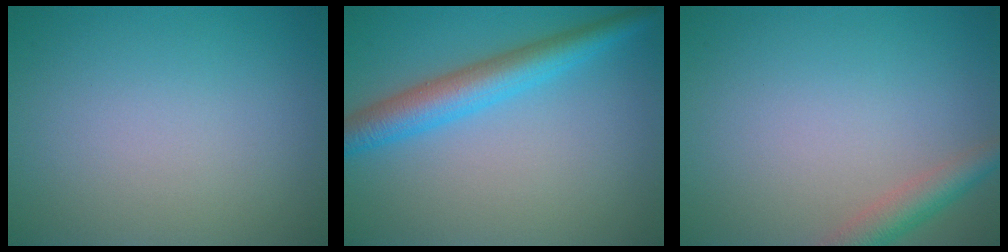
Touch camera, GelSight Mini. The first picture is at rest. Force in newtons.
{"total": 4.8, "press": 4.8, "slide": 0.2}
{"total": 2.9, "press": 2.9, "slide": 0.1}